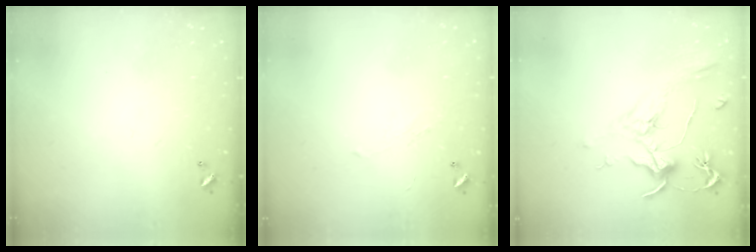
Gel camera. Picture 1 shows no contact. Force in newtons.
{"total": 1.3, "press": 1.1, "slide": 0.7}
{"total": 2.1, "press": 2.0, "slide": 0.8}